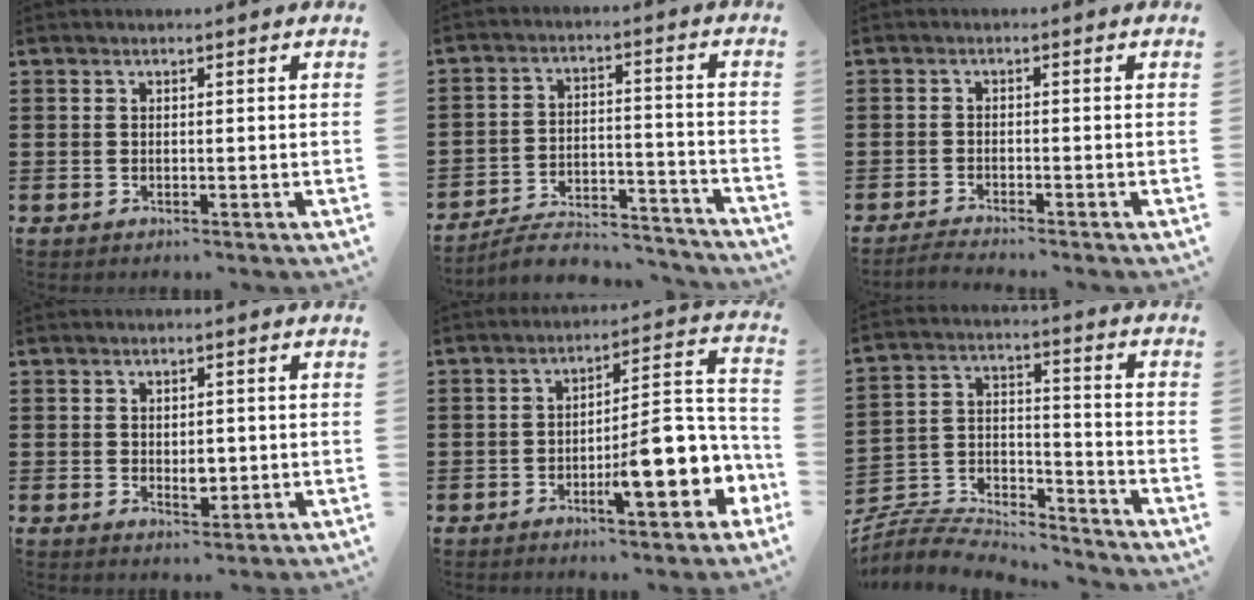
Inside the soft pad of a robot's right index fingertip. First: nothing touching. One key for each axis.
{"total": 5.9, "fx": -5.5, "fy": 1.1, "fz": 1.8, "tx": -0.035, "ty": 0.006, "tz": -0.108}
{"total": 1.8, "fx": -1.8, "fy": -0.2, "fz": 0.2, "tx": -0.004, "ty": 0.003, "tz": -0.036}
{"total": 2.6, "fx": -0.1, "fy": 1.4, "fz": 2.2, "tx": -0.033, "ty": 0.001, "tz": -0.003}
{"total": 10.6, "fx": -4.3, "fy": 2.9, "fz": 9.3, "tx": -0.114, "ty": -0.013, "tz": -0.077}
{"total": 6.4, "fx": -6.2, "fy": 1.5, "fz": 0.9, "tx": -0.031, "ty": 0.000, "tz": -0.126}